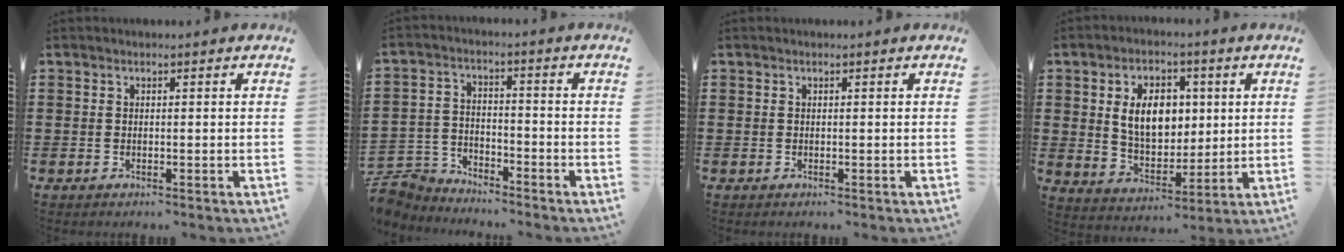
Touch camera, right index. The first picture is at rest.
{"total": 5.6, "force": [-5.5, 1.4, 0.1], "torque": [-0.031, 0.002, -0.119]}
{"total": 0.0}
{"total": 8.8, "force": [1.8, 6.0, 6.2], "torque": [-0.121, 0.010, 0.026]}